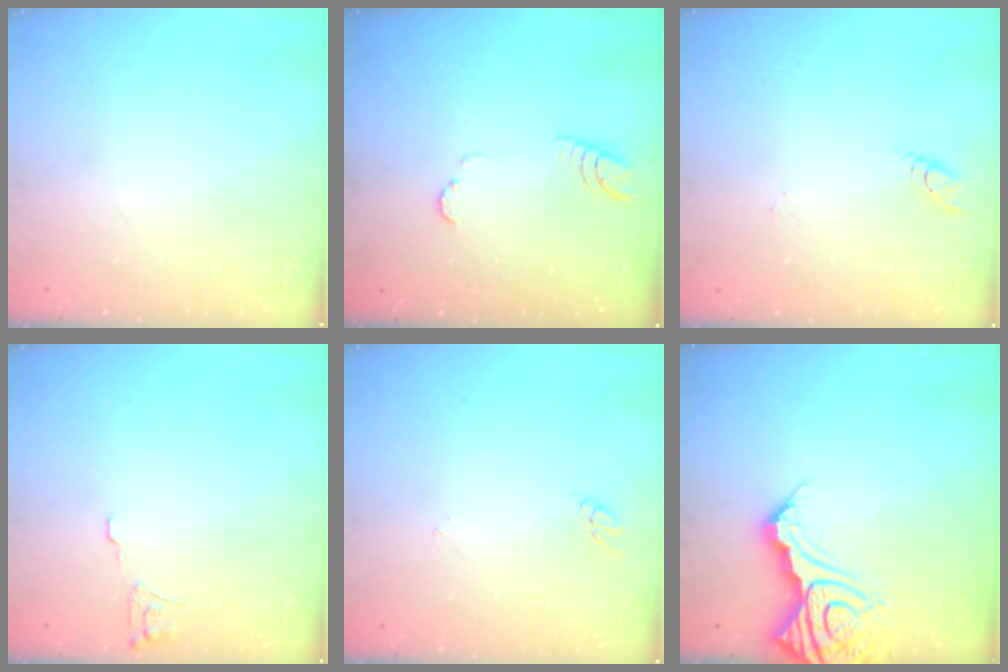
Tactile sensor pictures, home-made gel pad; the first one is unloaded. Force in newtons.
{"total": 3.1, "press": 3.1, "slide": 0.3}
{"total": 2.8, "press": 2.8, "slide": 0.3}
{"total": 5.8, "press": 5.8, "slide": 0.5}
{"total": 2.0, "press": 2.0, "slide": 0.2}
{"total": 16.2, "press": 16.1, "slide": 2.0}